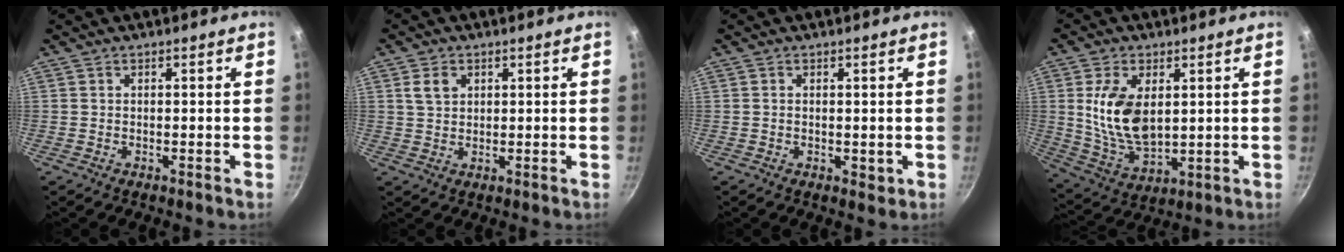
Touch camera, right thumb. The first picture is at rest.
{"total": 3.7, "force": [1.4, 2.8, 2.0], "torque": [-0.023, 0.001, 0.026]}
{"total": 1.7, "force": [0.1, 1.0, 1.3], "torque": [-0.018, -0.003, 0.001]}
{"total": 13.2, "force": [2.4, 7.6, 10.5], "torque": [-0.188, -0.022, 0.058]}